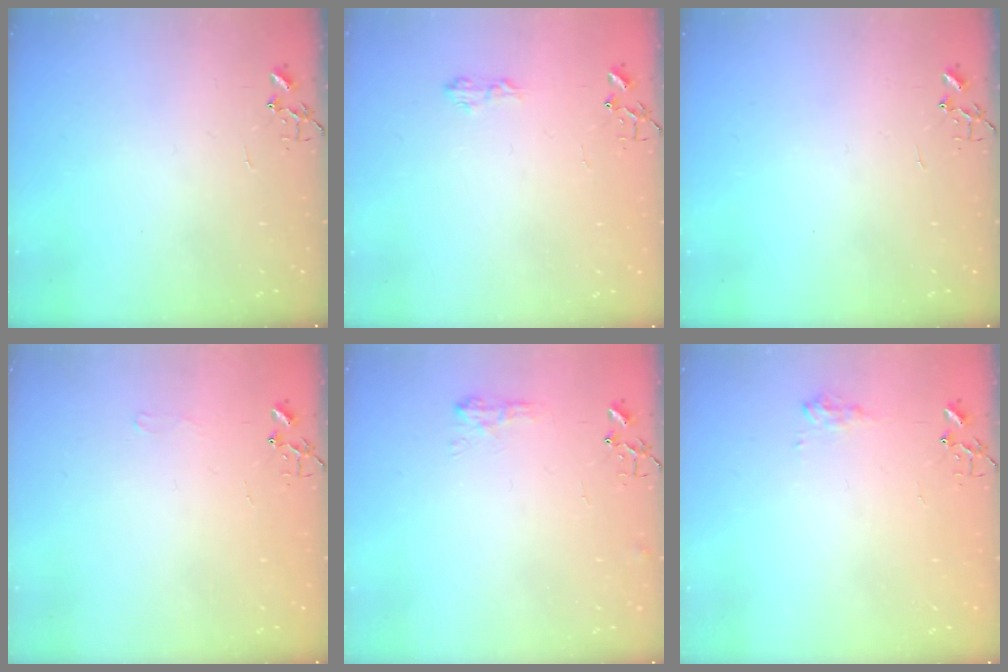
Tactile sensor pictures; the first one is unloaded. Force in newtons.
{"total": 5.9, "press": 5.9, "slide": 0.8}
{"total": 0.0}
{"total": 6.4, "press": 6.4, "slide": 0.8}
{"total": 8.0, "press": 7.9, "slide": 0.7}
{"total": 7.7, "press": 7.7, "slide": 0.4}